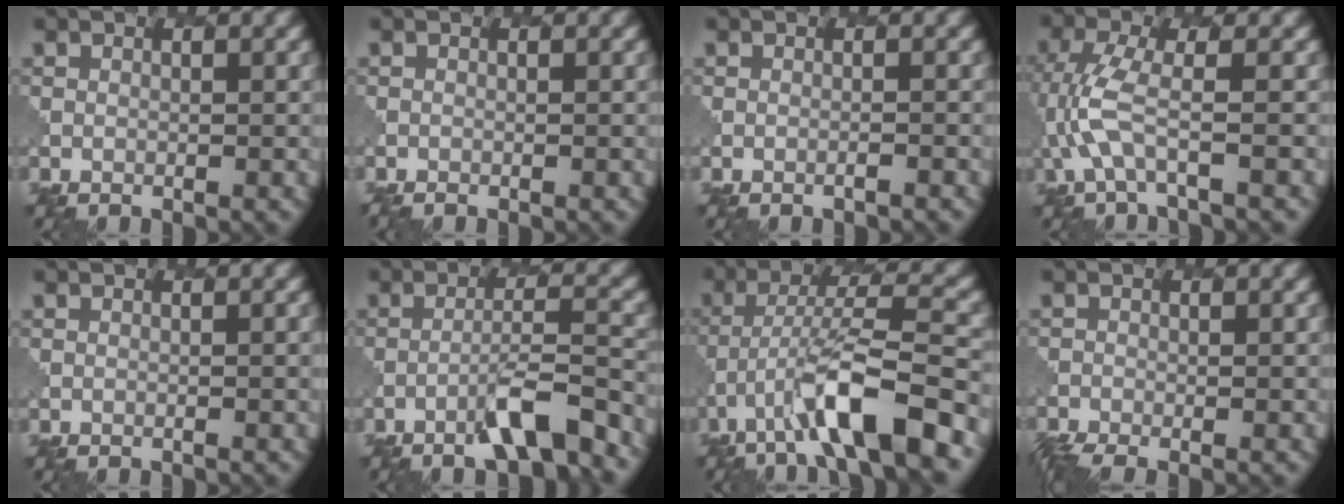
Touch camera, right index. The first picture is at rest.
{"total": 0.9, "force": [-0.8, 0.3, 0.3], "torque": [0.003, 0.002, -0.011]}
{"total": 0.7, "force": [-0.4, 0.1, 0.5], "torque": [-0.001, 0.000, -0.013]}
{"total": 3.8, "force": [-0.9, 0.9, 3.5], "torque": [-0.086, 0.000, -0.021]}
{"total": 0.7, "force": [0.1, 0.2, 0.6], "torque": [-0.005, 0.001, -0.005]}
{"total": 4.7, "force": [-3.1, 0.5, 3.6], "torque": [-0.059, 0.009, -0.052]}
{"total": 8.8, "force": [-4.7, 1.7, 7.2], "torque": [-0.131, 0.013, -0.080]}
{"total": 3.5, "force": [-2.8, 0.7, 2.0], "torque": [-0.034, -0.014, -0.050]}